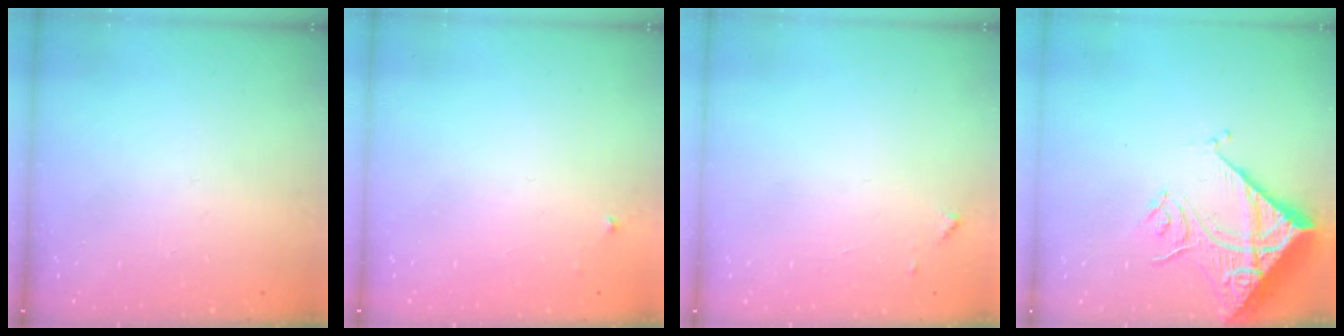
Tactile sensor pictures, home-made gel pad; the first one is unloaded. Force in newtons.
{"total": 2.5, "press": 2.5, "slide": 0.4}
{"total": 4.5, "press": 4.4, "slide": 0.5}
{"total": 13.2, "press": 13.1, "slide": 1.7}